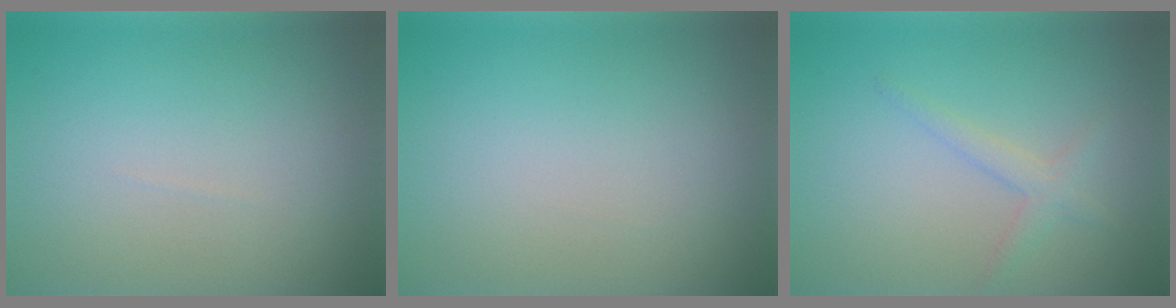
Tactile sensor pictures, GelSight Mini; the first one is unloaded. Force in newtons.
{"total": 0.0}
{"total": 1.6, "press": 1.6, "slide": 0.1}